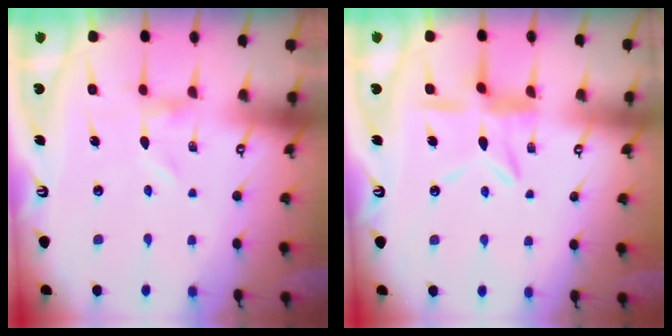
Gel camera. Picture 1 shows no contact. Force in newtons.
{"total": 9.1, "press": 9.0, "slide": 0.8}